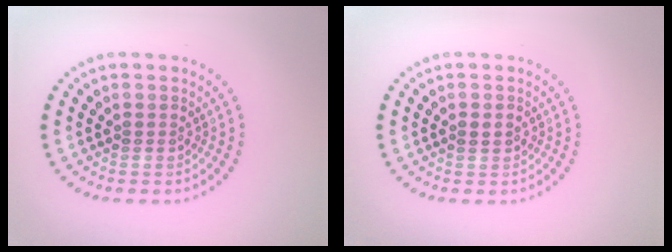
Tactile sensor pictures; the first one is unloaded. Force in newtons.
{"total": 0.9, "press": 0.9, "slide": 0.2}